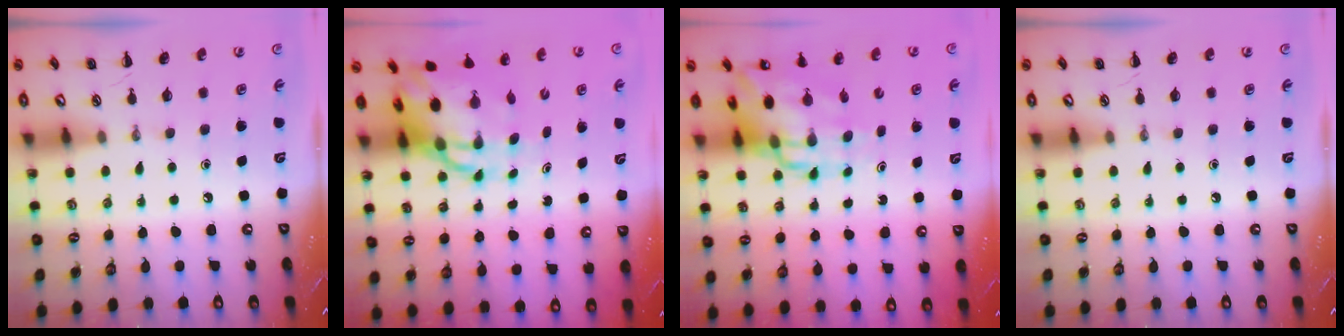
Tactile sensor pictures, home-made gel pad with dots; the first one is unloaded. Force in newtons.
{"total": 10.2, "press": 9.9, "slide": 2.6}
{"total": 13.9, "press": 13.3, "slide": 3.9}
{"total": 0.0}